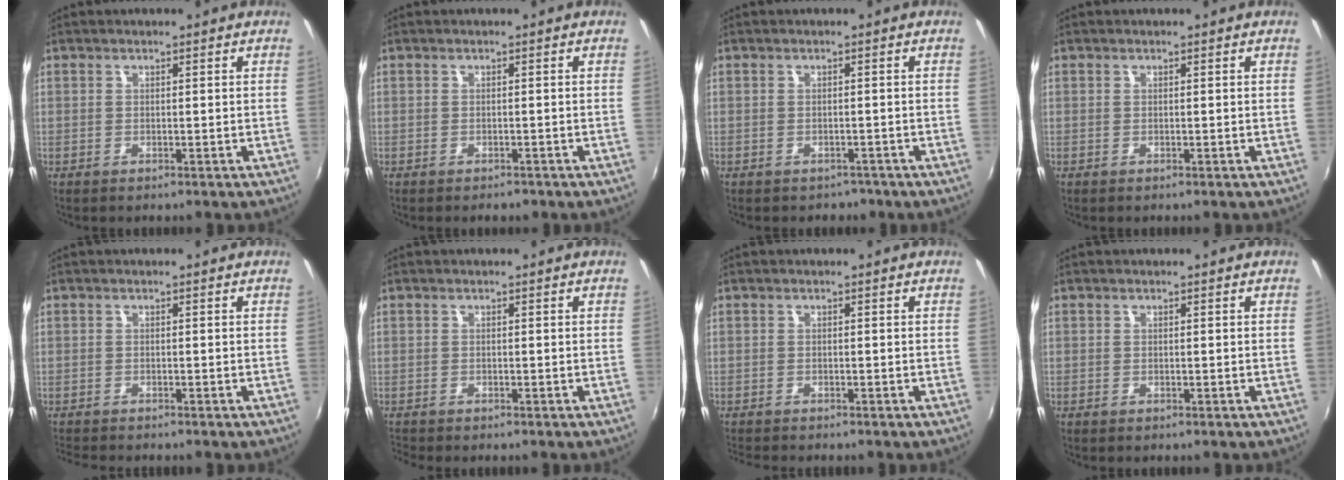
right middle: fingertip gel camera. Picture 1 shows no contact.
{"total": 1.7, "force": [-1.4, 0.9, 0.6], "torque": [-0.012, -0.007, -0.018]}
{"total": 2.7, "force": [-2.0, 1.8, 0.4], "torque": [-0.010, -0.005, -0.023]}
{"total": 0.0}
{"total": 3.3, "force": [-3.1, 0.1, 1.0], "torque": [-0.030, -0.019, -0.059]}
{"total": 1.4, "force": [-1.4, 0.1, 0.3], "torque": [-0.008, -0.011, -0.028]}
{"total": 2.6, "force": [-2.4, 0.1, 0.8], "torque": [-0.023, -0.019, -0.047]}
{"total": 0.0}